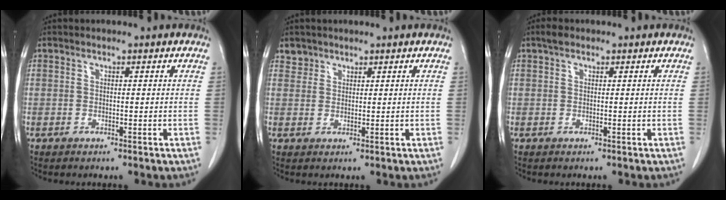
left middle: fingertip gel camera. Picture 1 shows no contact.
{"total": 1.8, "force": [1.3, 1.1, -0.3], "torque": [0.015, 0.007, 0.020]}
{"total": 1.1, "force": [0.8, 0.6, 0.6], "torque": [-0.014, 0.010, 0.011]}